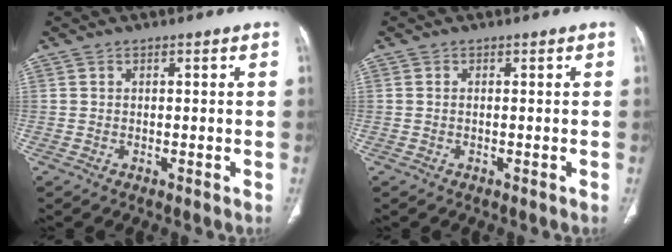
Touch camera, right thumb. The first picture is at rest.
{"total": 0.0}